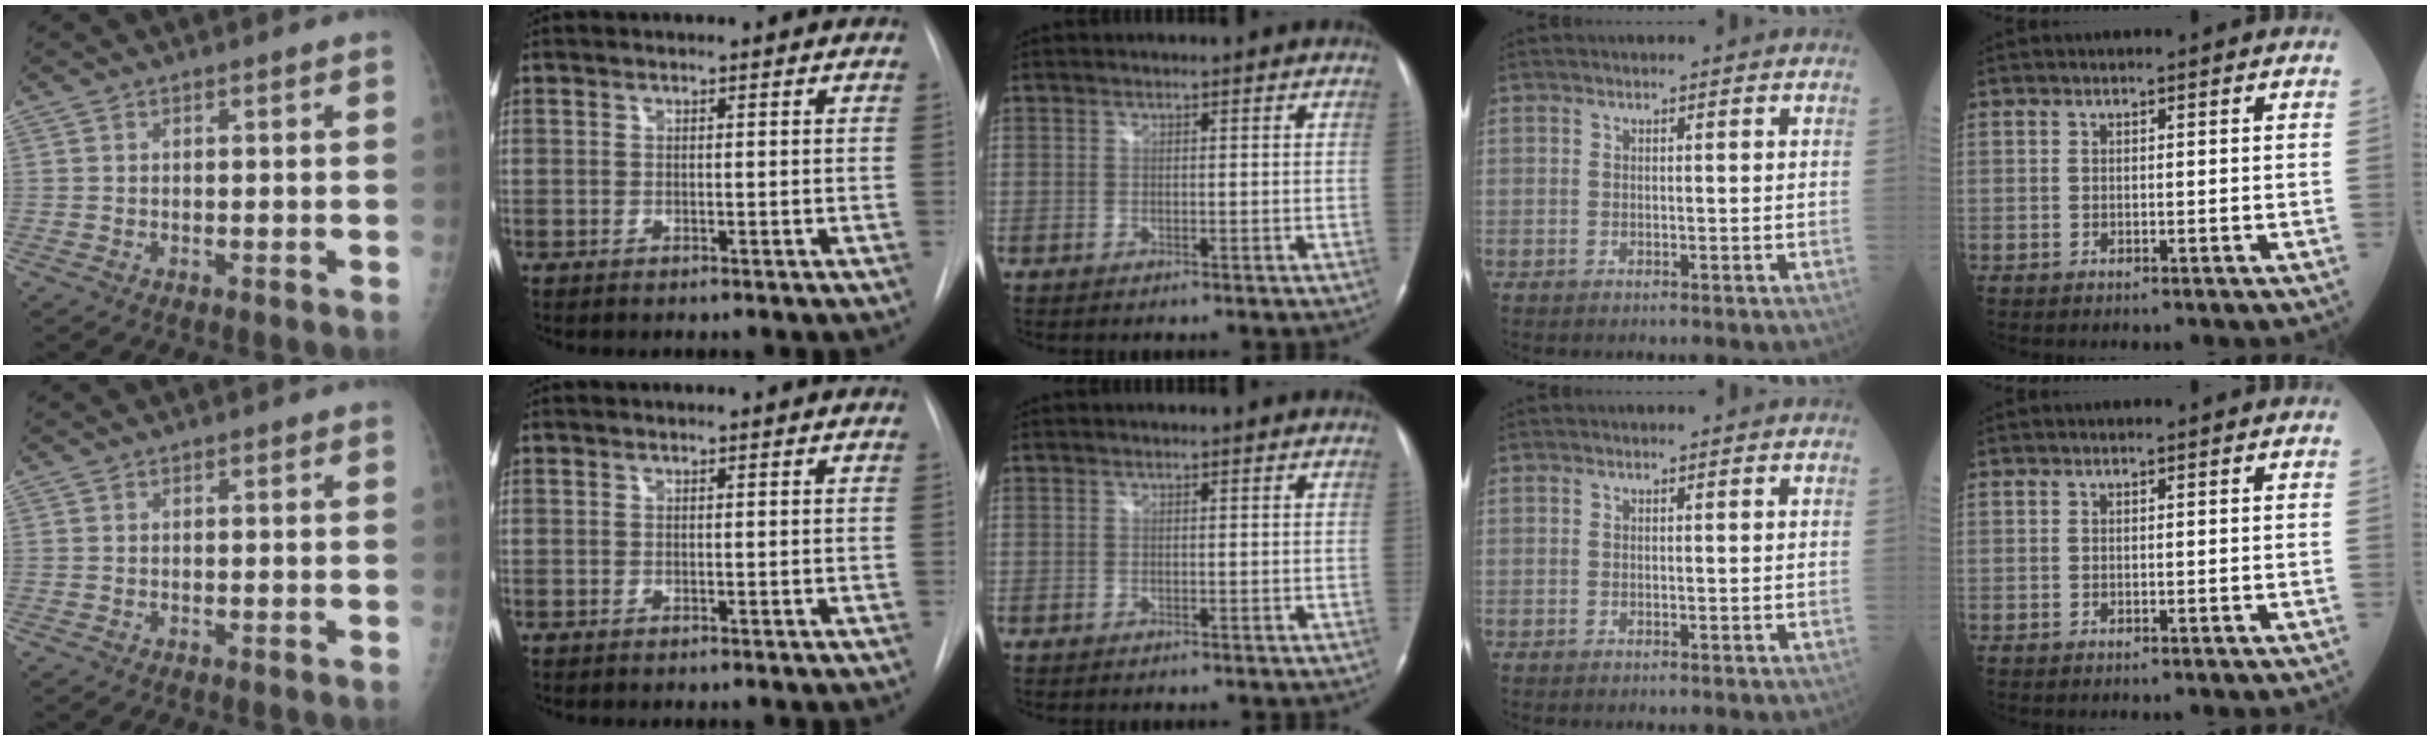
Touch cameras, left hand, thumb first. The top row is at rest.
{}